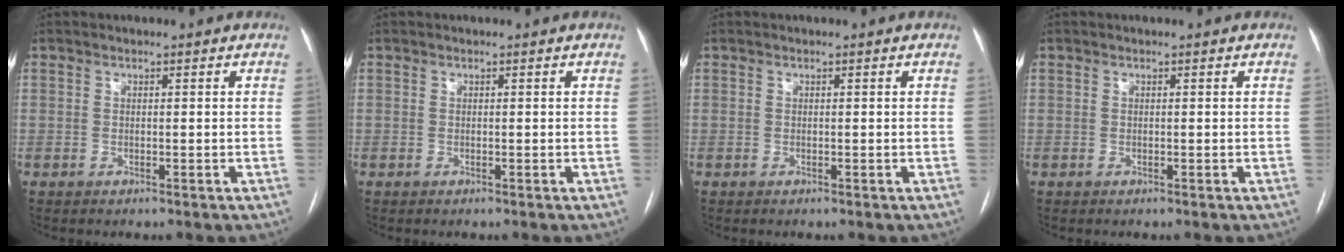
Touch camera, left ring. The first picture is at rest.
{"total": 0.0}
{"total": 0.0}
{"total": 0.0}